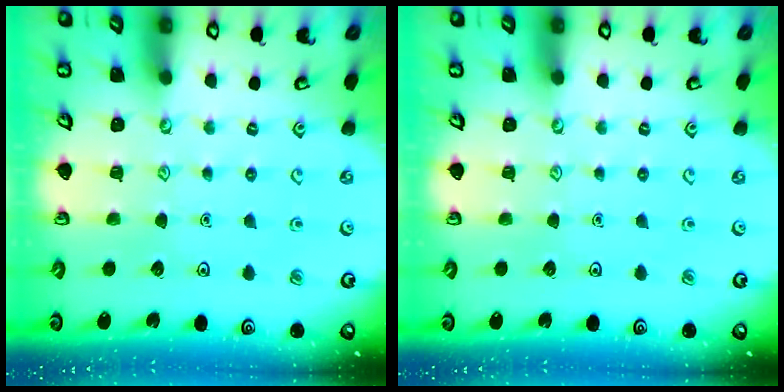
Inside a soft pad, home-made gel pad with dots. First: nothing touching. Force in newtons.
{"total": 0.0}